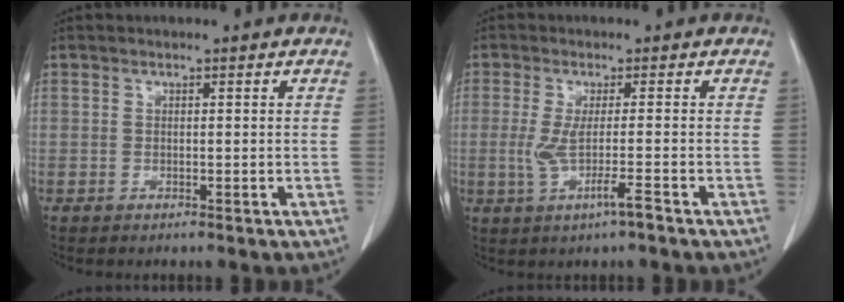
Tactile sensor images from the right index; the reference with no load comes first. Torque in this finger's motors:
{"motor_torque": [0.10, 0.12, 0.20, 0.05]}